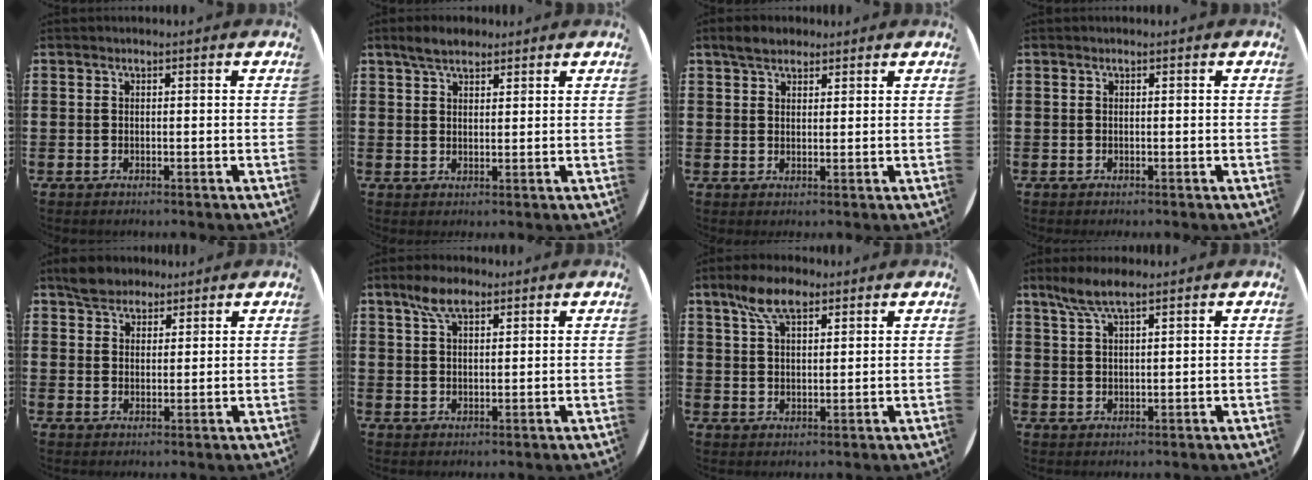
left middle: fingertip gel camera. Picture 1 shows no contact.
{"total": 3.6, "force": [3.0, 1.4, 1.5], "torque": [-0.027, 0.002, 0.053]}
{"total": 2.9, "force": [2.5, 1.3, 0.8], "torque": [-0.012, 0.005, 0.046]}
{"total": 0.0}
{"total": 3.7, "force": [3.2, 1.8, 0.4], "torque": [-0.009, 0.004, 0.060]}
{"total": 5.0, "force": [3.3, 2.1, 3.1], "torque": [-0.059, 0.004, 0.058]}
{"total": 6.7, "force": [4.3, 3.1, 4.0], "torque": [-0.082, 0.003, 0.078]}
{"total": 4.8, "force": [3.6, 1.1, 3.0], "torque": [-0.066, 0.001, 0.065]}